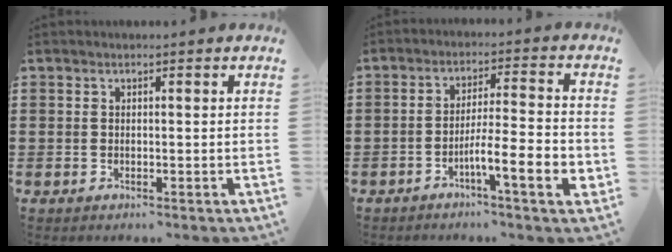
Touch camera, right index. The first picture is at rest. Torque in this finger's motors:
{"motor_torque": [0.73, -0.55, 0.61, 0.13]}